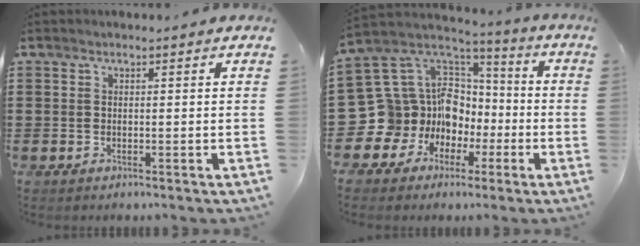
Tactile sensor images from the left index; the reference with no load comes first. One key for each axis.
{"total": 14.2, "fx": -2.5, "fy": 13.5, "fz": 3.9, "tx": -0.130, "ty": -0.036, "tz": -0.012}